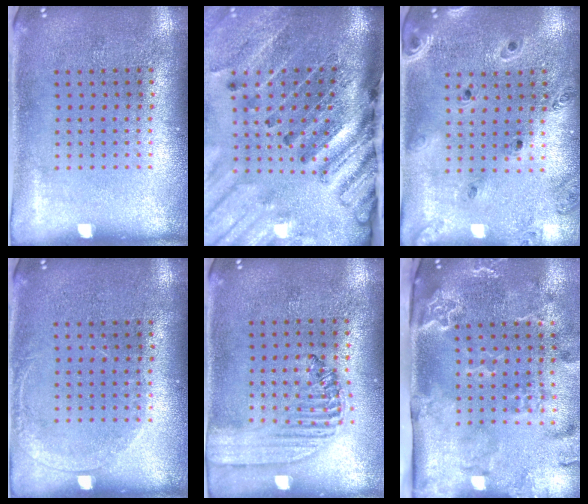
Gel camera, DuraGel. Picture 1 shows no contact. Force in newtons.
{"total": 4.5, "press": 3.3, "slide": 3.0}
{"total": 0.8, "press": 0.8, "slide": 0.1}
{"total": 1.0, "press": 1.0, "slide": 0.2}
{"total": 1.5, "press": 1.4, "slide": 0.6}
{"total": 3.2, "press": 2.4, "slide": 2.2}